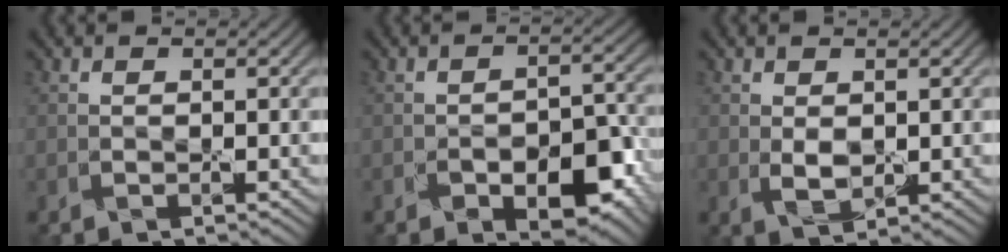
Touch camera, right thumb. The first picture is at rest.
{"total": 8.6, "force": [-3.9, 4.6, 6.2], "torque": [-0.087, -0.014, -0.052]}
{"total": 2.4, "force": [0.3, 1.5, 1.8], "torque": [-0.039, -0.007, 0.011]}